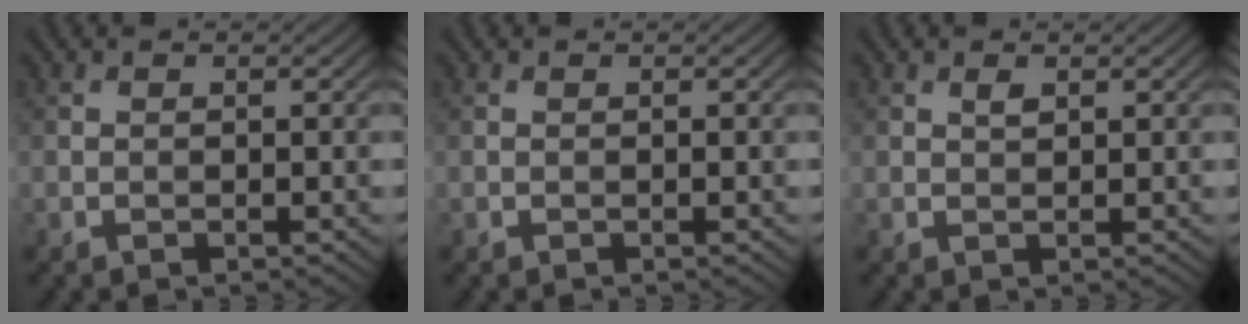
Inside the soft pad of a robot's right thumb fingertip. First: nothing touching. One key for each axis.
{"total": 0.0}
{"total": 1.0, "fx": 0.6, "fy": 0.4, "fz": 0.7, "tx": -0.018, "ty": -0.003, "tz": 0.012}